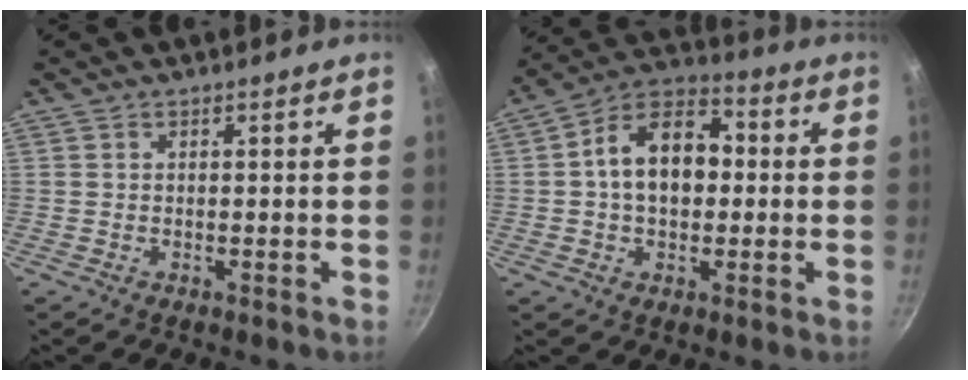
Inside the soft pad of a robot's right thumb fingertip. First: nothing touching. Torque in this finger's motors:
{"motor_torque": [-0.49, 0.75, 1.18, -0.32, 0.09]}